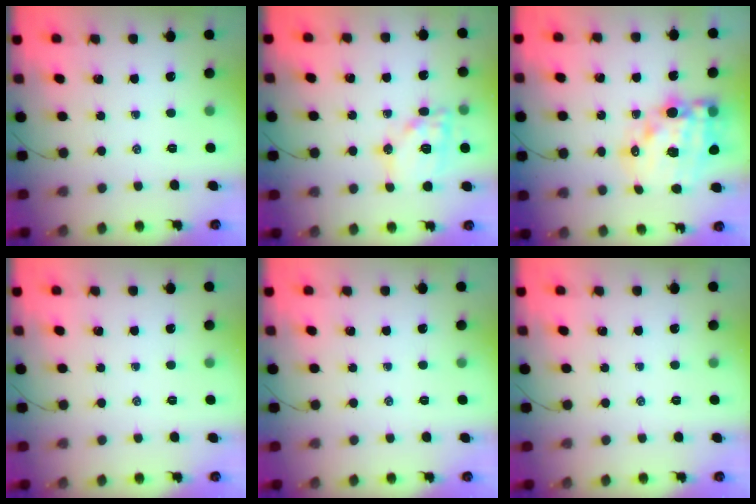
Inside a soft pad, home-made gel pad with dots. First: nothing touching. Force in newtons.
{"total": 14.1, "press": 14.0, "slide": 1.8}
{"total": 18.6, "press": 18.0, "slide": 4.4}
{"total": 0.0}
{"total": 0.0}
{"total": 0.0}